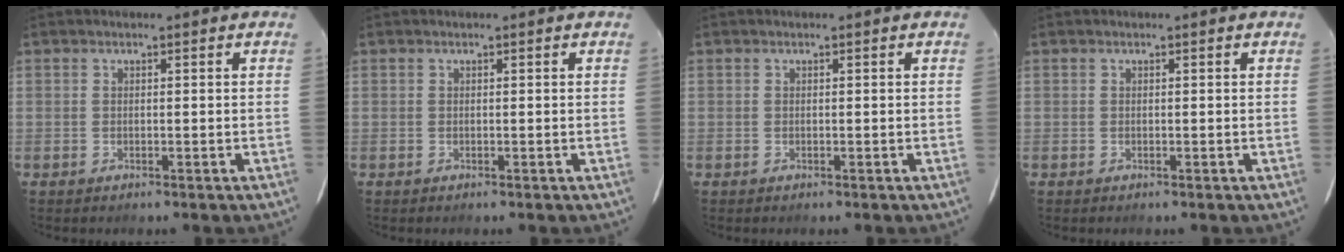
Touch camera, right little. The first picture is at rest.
{"total": 0.0}
{"total": 0.0}
{"total": 0.0}